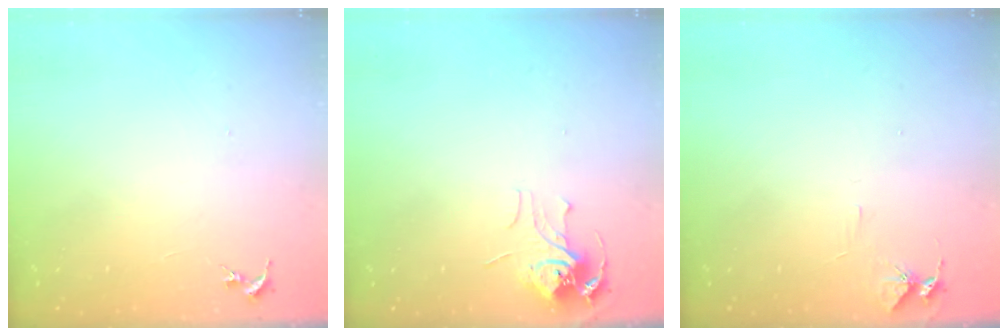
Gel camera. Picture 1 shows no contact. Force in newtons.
{"total": 7.8, "press": 7.7, "slide": 0.7}
{"total": 5.4, "press": 5.4, "slide": 0.6}